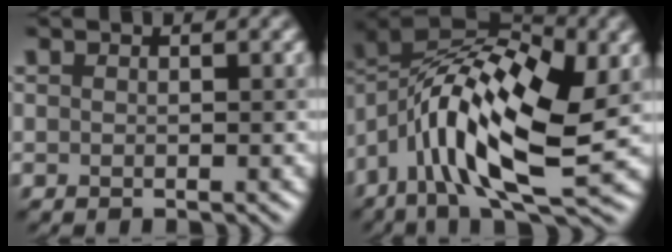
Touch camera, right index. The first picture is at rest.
{"total": 13.6, "force": [0.1, 5.7, 12.4], "torque": [-0.215, 0.018, -0.003]}